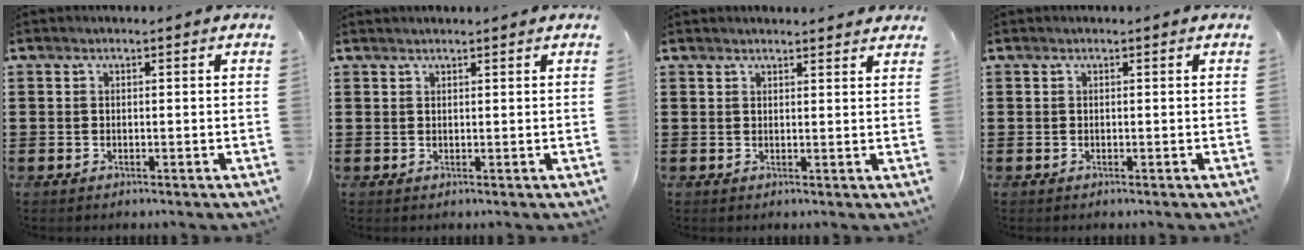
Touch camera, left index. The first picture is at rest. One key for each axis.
{"total": 0.8, "fx": 0.8, "fy": -0.1, "fz": 0.1, "tx": -0.003, "ty": -0.002, "tz": 0.016}
{"total": 1.7, "fx": 1.7, "fy": 0.1, "fz": 0.2, "tx": -0.008, "ty": 0.002, "tz": 0.033}
{"total": 0.0}